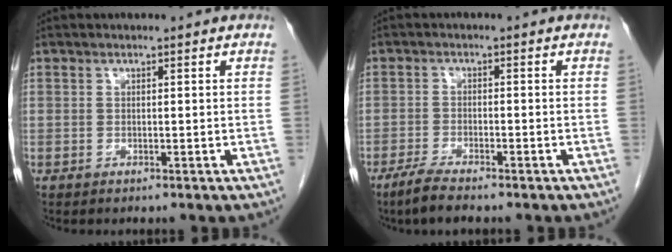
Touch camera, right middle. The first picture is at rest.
{"total": 4.4, "force": [-3.4, 0.6, 2.6], "torque": [-0.056, -0.008, -0.060]}